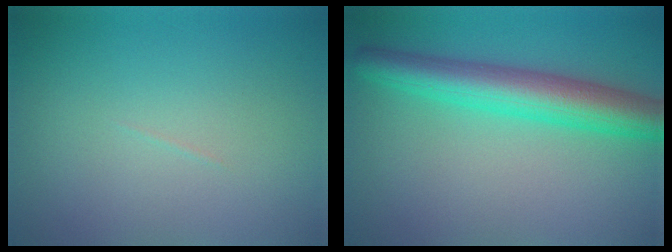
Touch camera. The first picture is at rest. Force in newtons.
{"total": 6.6, "press": 6.6, "slide": 0.2}